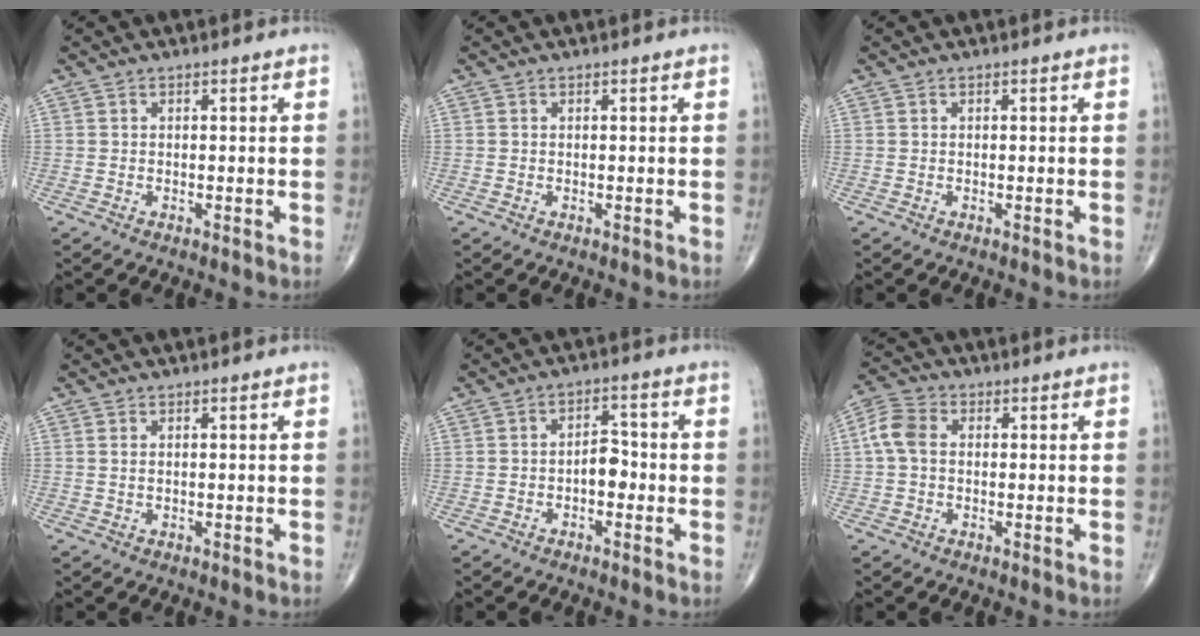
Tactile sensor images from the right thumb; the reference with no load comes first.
{"total": 0.0}
{"total": 0.0}
{"total": 0.6, "force": [0.3, 0.3, 0.5], "torque": [-0.014, 0.002, 0.007]}
{"total": 4.1, "force": [-1.1, 2.5, 3.1], "torque": [-0.030, 0.019, -0.024]}
{"total": 5.8, "force": [0.5, 4.1, 4.1], "torque": [-0.091, 0.018, 0.003]}